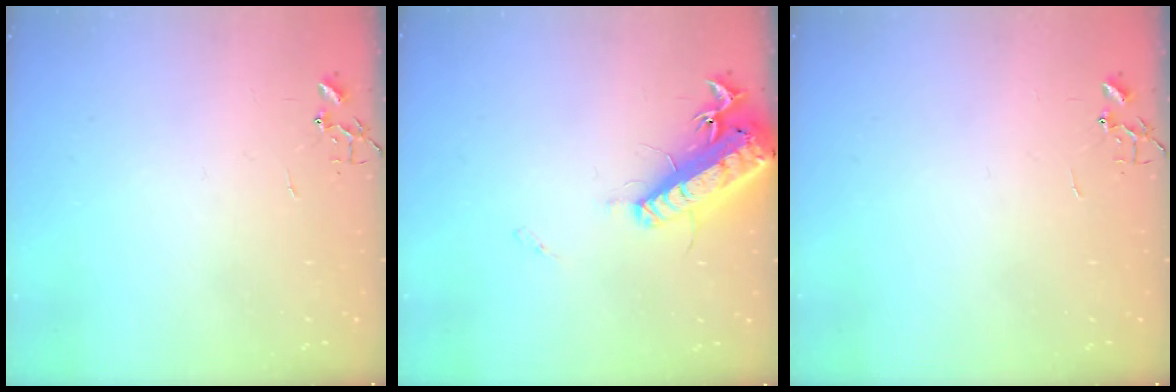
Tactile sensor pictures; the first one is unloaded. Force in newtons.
{"total": 18.1, "press": 17.6, "slide": 4.0}
{"total": 0.0}